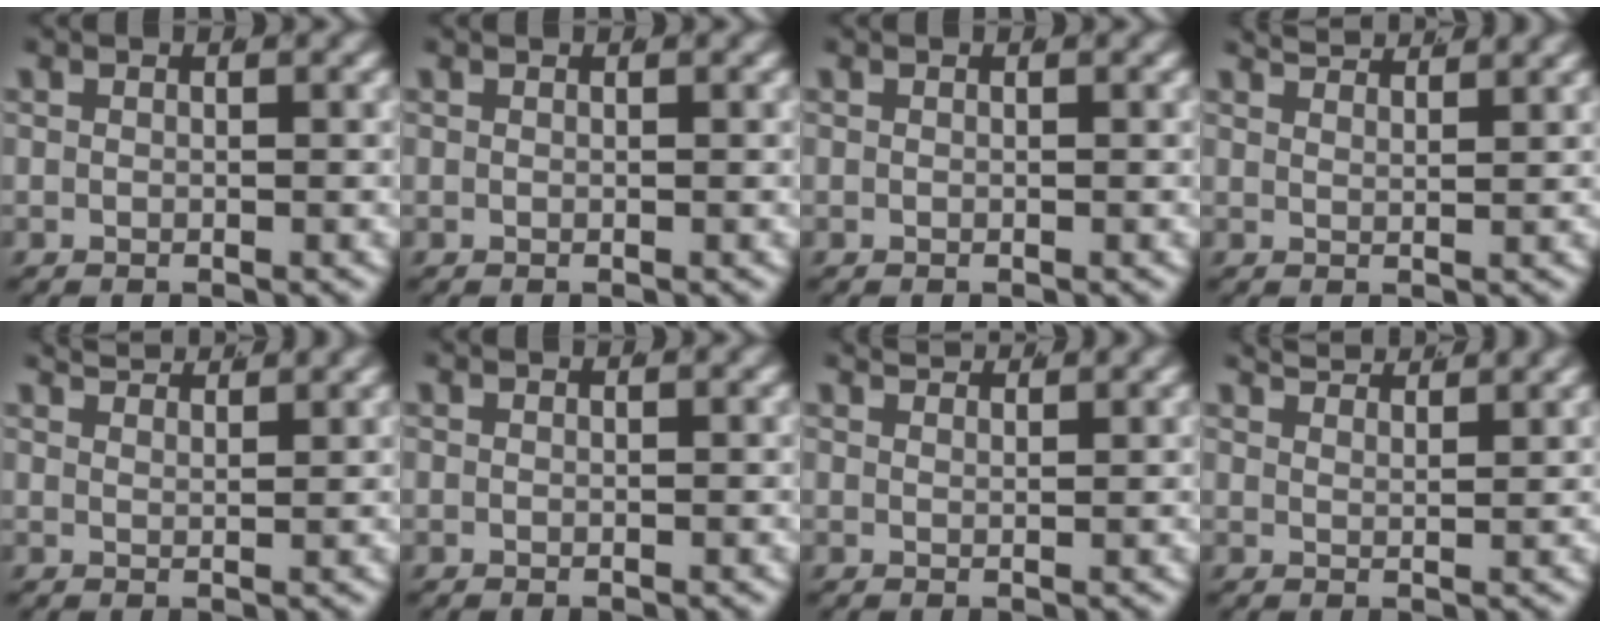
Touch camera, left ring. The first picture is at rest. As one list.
[{"total": 0.0}, {"total": 0.0}, {"total": 3.0, "force": [2.9, 0.0, 0.9], "torque": [-0.013, 0.002, 0.051]}, {"total": 3.1, "force": [3.0, 0.0, 0.9], "torque": [-0.013, 0.003, 0.051]}, {"total": 0.0}, {"total": 2.0, "force": [2.0, -0.3, 0.4], "torque": [-0.004, 0.001, 0.035]}, {"total": 3.5, "force": [3.3, 0.1, 1.1], "torque": [-0.016, 0.003, 0.057]}]